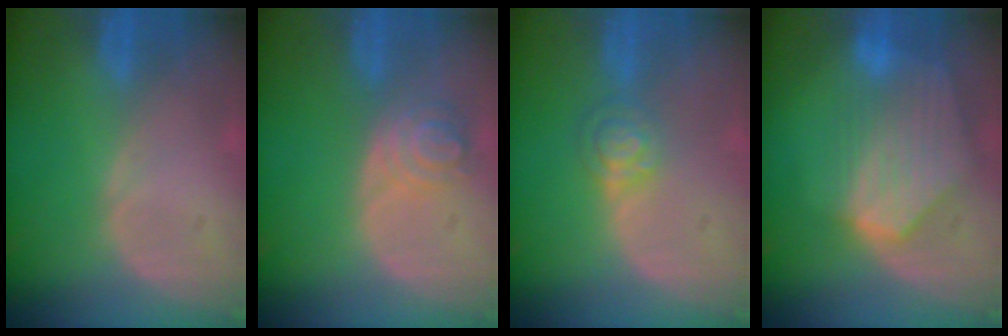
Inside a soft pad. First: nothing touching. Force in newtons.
{"total": 4.2, "press": 4.2, "slide": 0.7}
{"total": 4.0, "press": 3.6, "slide": 1.7}
{"total": 9.2, "press": 8.0, "slide": 4.5}